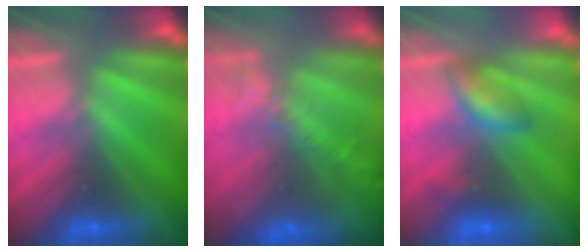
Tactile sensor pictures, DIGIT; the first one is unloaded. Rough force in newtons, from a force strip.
{"total": 7.6}
{"total": 2.4}